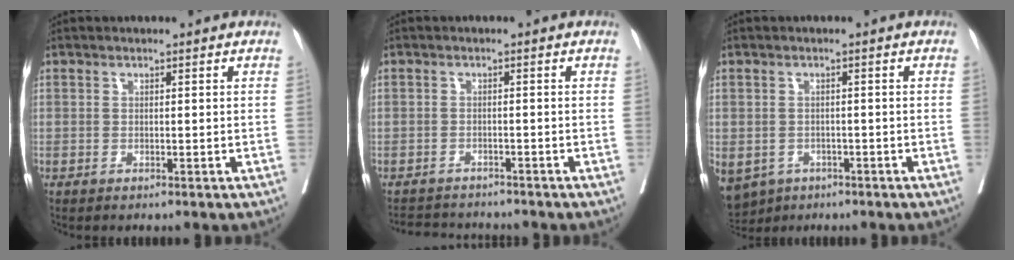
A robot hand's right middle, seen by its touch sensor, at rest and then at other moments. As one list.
[{"total": 5.3, "force": [-5.2, 1.0, 0.4], "torque": [0.001, -0.001, -0.080]}, {"total": 11.9, "force": [-6.2, 9.2, 4.5], "torque": [-0.133, -0.013, -0.079]}]